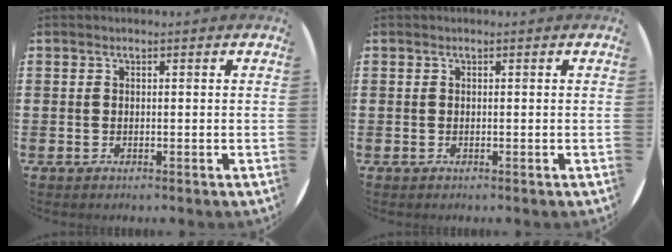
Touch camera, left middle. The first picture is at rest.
{"total": 0.0}